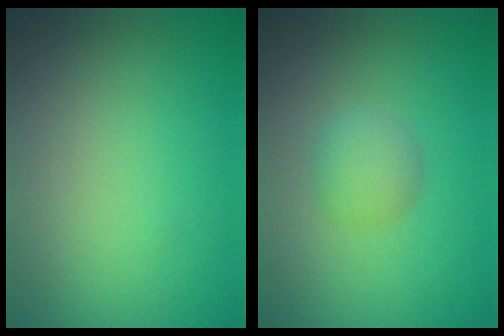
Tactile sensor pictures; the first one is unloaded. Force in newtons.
{"total": 2.0, "press": 2.0, "slide": 0.1}